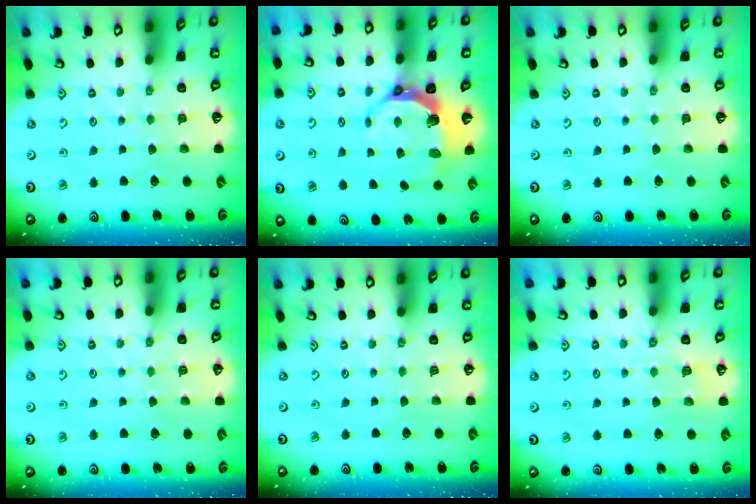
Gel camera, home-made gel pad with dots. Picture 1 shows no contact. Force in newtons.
{"total": 7.6, "press": 6.1, "slide": 4.5}
{"total": 0.0}
{"total": 4.3, "press": 4.3, "slide": 0.5}
{"total": 0.0}
{"total": 2.8, "press": 2.5, "slide": 1.3}